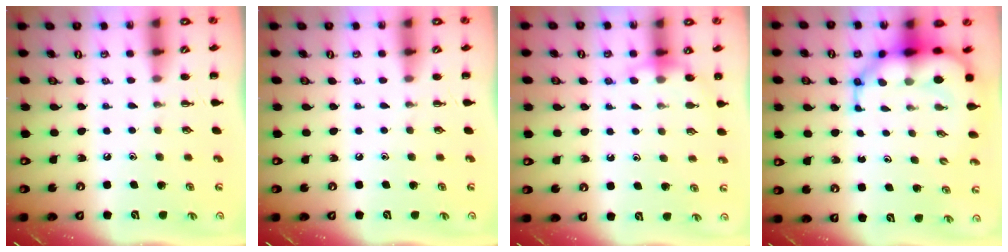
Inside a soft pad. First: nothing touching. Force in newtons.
{"total": 0.0}
{"total": 7.1, "press": 6.9, "slide": 1.6}
{"total": 9.9, "press": 9.4, "slide": 2.9}